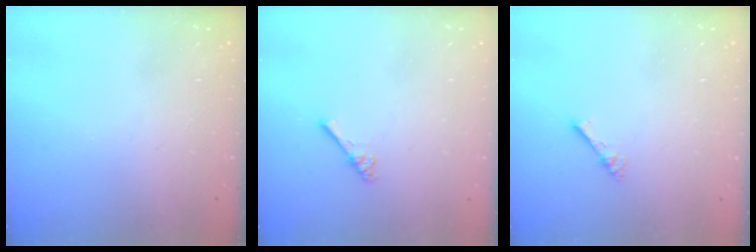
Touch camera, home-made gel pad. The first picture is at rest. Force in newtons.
{"total": 2.4, "press": 2.4, "slide": 0.4}
{"total": 1.0, "press": 1.0, "slide": 0.3}